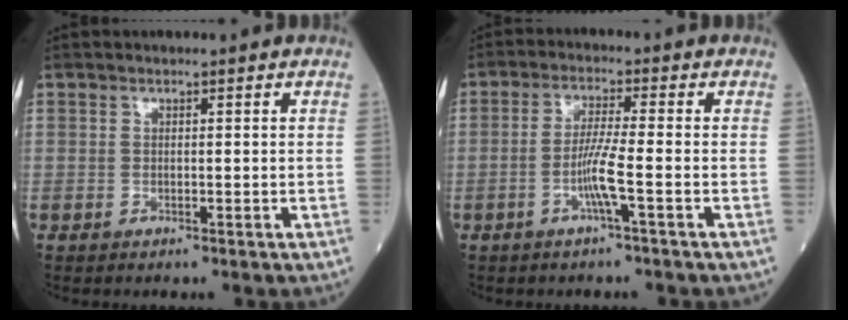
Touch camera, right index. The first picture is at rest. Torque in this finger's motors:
{"motor_torque": [0.12, -0.12, 0.06, 0.05]}